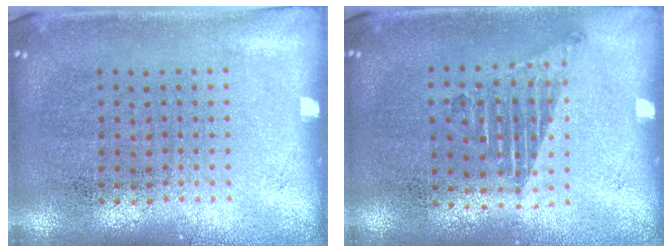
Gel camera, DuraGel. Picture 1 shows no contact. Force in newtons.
{"total": 1.2, "press": 1.0, "slide": 0.6}